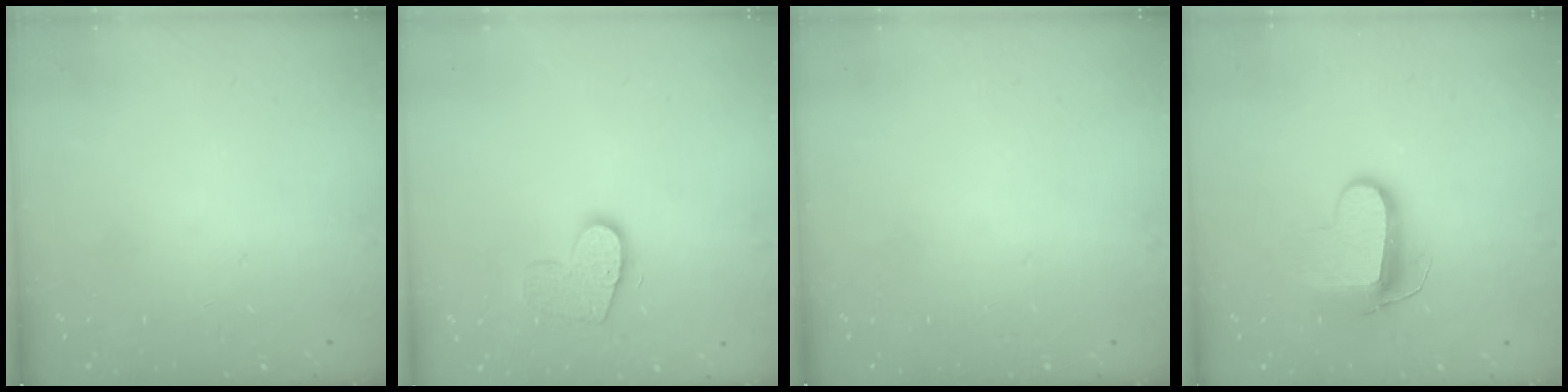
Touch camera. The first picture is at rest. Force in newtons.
{"total": 10.6, "press": 10.5, "slide": 0.8}
{"total": 0.0}
{"total": 9.9, "press": 9.9, "slide": 0.7}